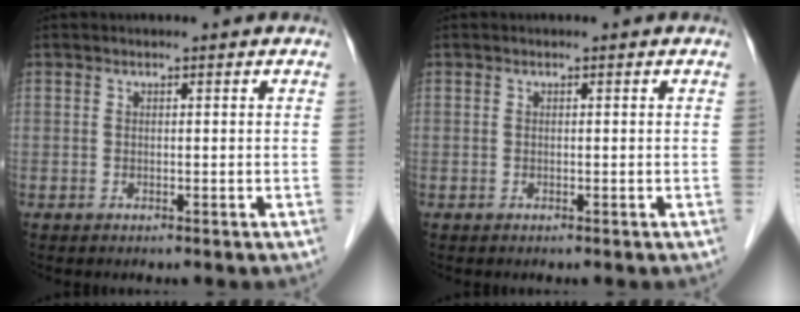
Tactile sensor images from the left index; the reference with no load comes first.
{"total": 0.0}